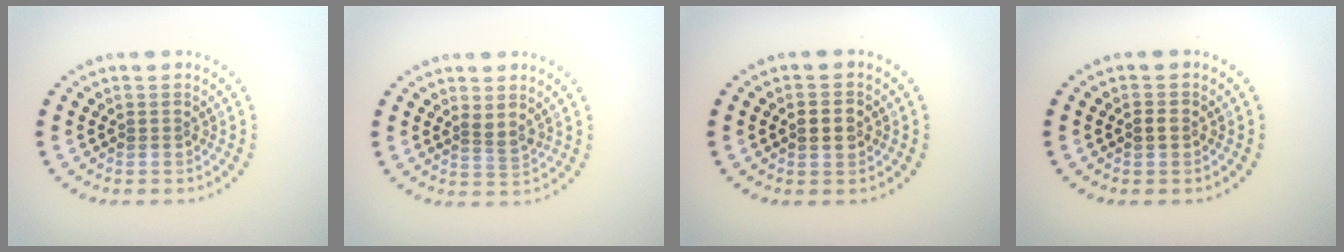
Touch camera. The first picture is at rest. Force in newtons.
{"total": 1.5, "press": 1.1, "slide": 1.1}
{"total": 2.3, "press": 2.3, "slide": 0.1}
{"total": 0.9, "press": 0.9, "slide": 0.2}